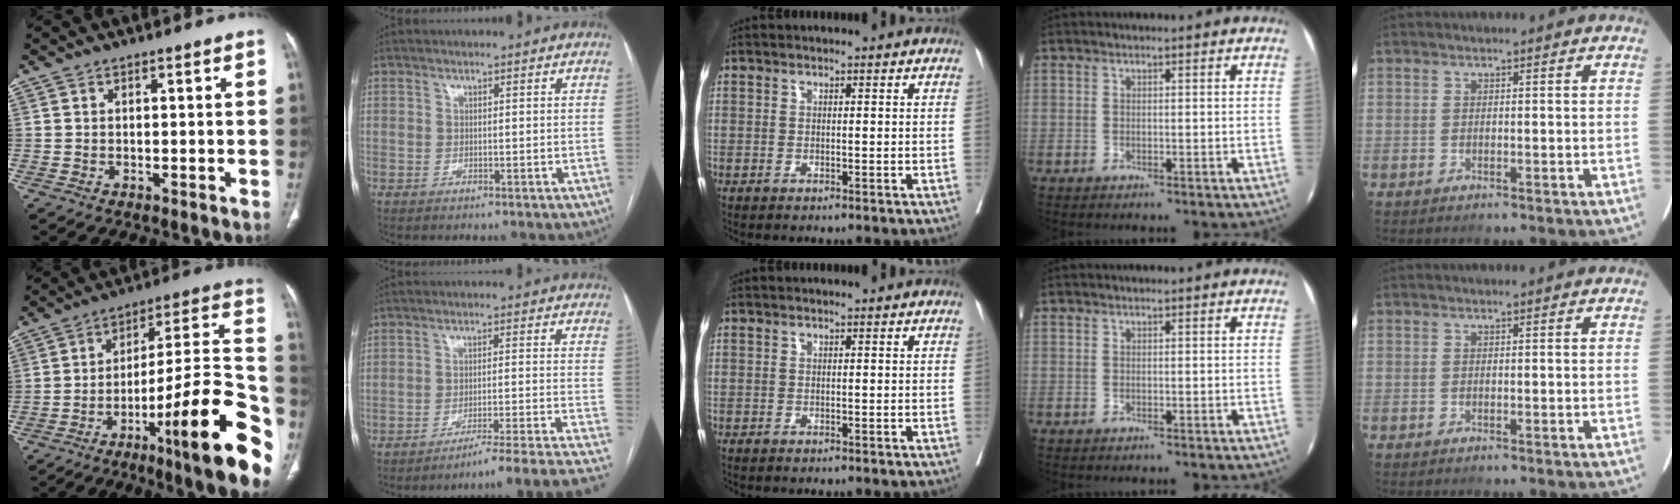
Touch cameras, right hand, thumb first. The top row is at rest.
{"thumb": {"total": 27.1, "force": [-11.5, 4.9, 24.0], "torque": [-0.290, 0.071, -0.170]}, "index": {"total": 19.7, "force": [-18.4, -3.3, 6.4], "torque": [-0.028, -0.020, -0.240]}}